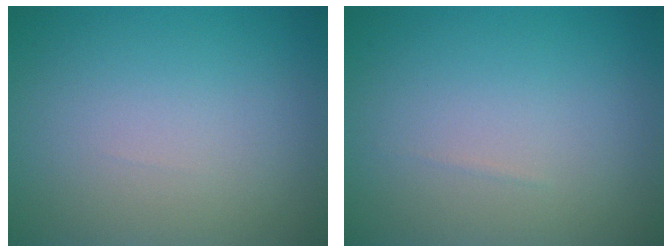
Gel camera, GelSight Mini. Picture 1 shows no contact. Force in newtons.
{"total": 0.0}